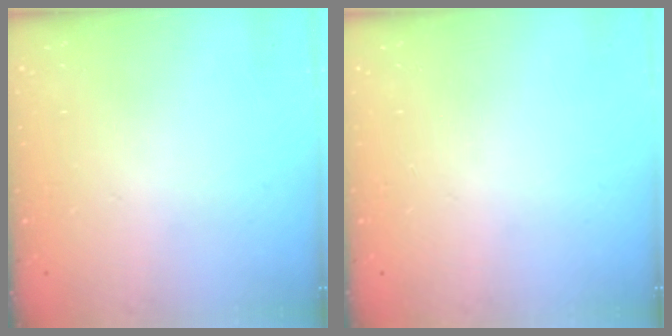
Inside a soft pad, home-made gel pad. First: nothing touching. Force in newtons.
{"total": 0.0}